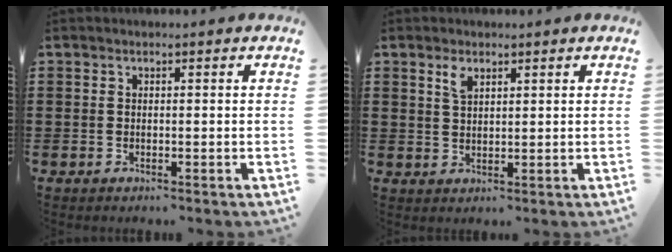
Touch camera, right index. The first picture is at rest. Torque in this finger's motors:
{"motor_torque": [0.20, -0.16, 0.13, 0.04]}